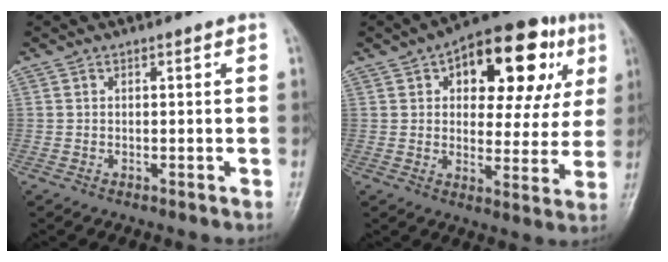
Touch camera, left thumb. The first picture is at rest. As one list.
[{"total": 19.8, "force": [8.0, 10.3, 15.0], "torque": [-0.148, 0.007, 0.105]}]